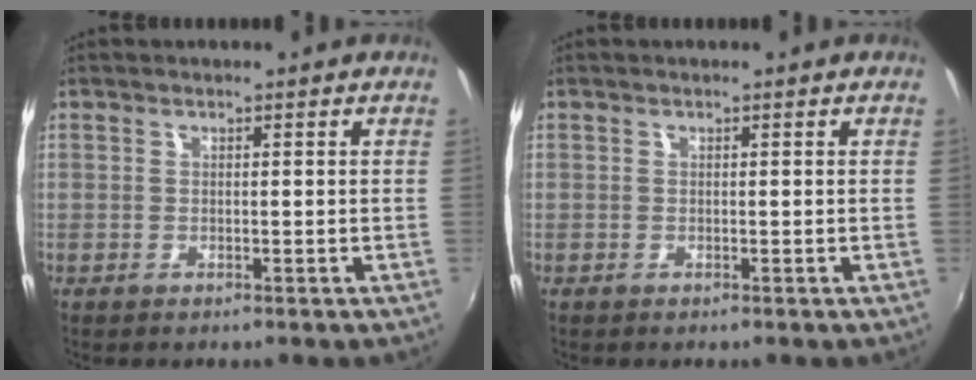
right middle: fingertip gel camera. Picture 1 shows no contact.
{"total": 0.0}